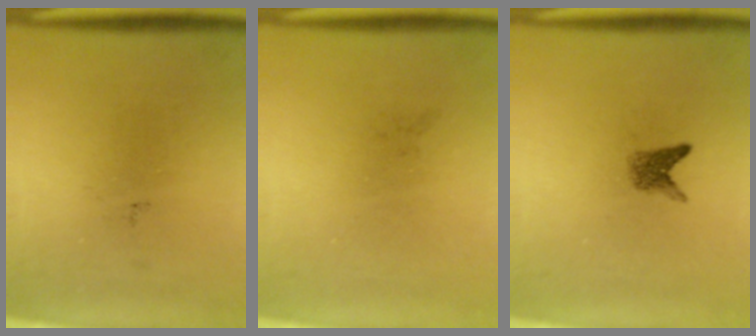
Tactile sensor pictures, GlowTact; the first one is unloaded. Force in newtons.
{"total": 0.0}
{"total": 1.8}